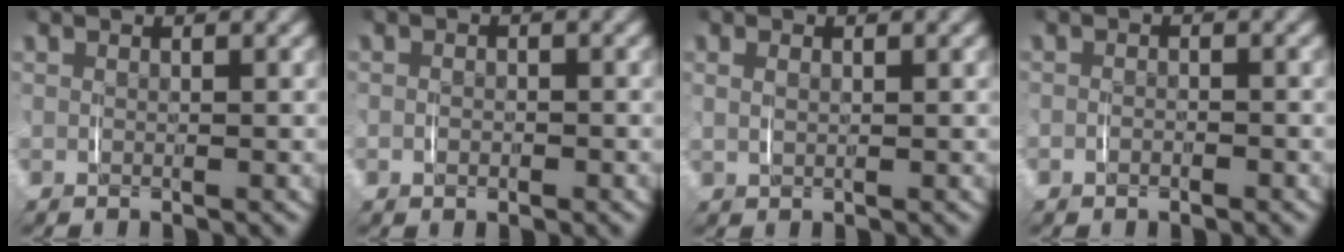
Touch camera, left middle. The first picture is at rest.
{"total": 0.8, "force": [-0.4, 0.6, 0.5], "torque": [-0.007, 0.000, -0.006]}
{"total": 0.9, "force": [0.5, 0.3, 0.6], "torque": [-0.012, 0.000, 0.012]}
{"total": 0.7, "force": [-0.6, 0.3, 0.3], "torque": [-0.006, 0.001, -0.011]}